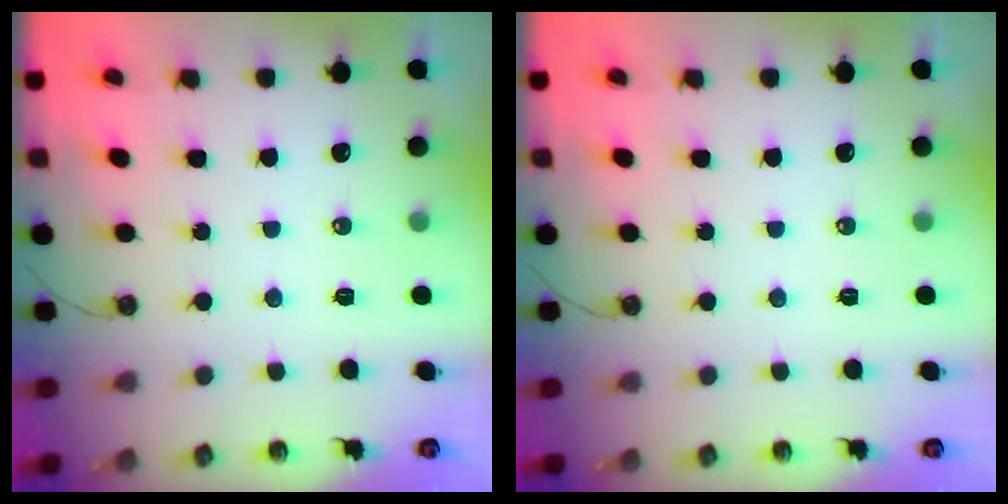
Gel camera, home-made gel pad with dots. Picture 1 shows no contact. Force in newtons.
{"total": 0.0}